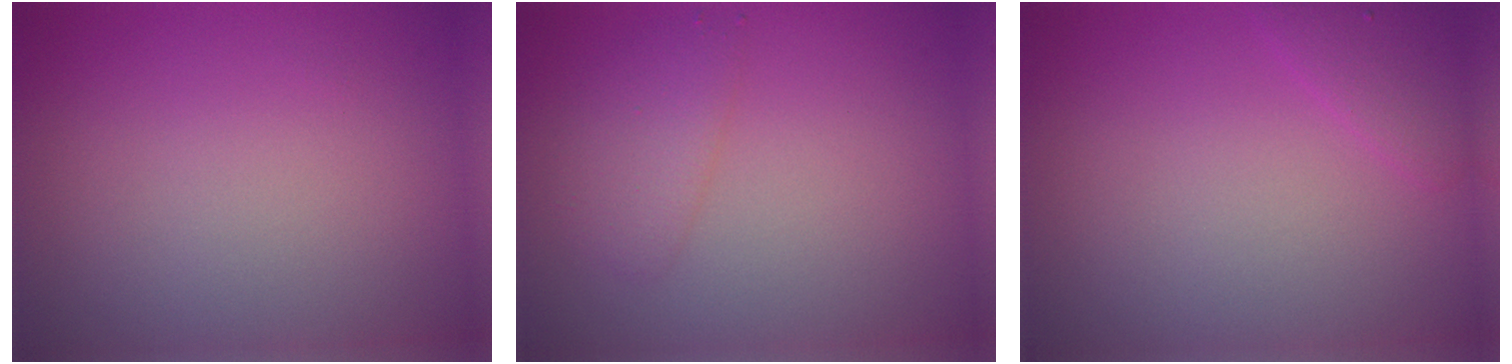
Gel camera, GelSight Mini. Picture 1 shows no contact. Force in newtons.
{"total": 2.1, "press": 2.1, "slide": 0.1}
{"total": 1.6, "press": 1.6, "slide": 0.1}